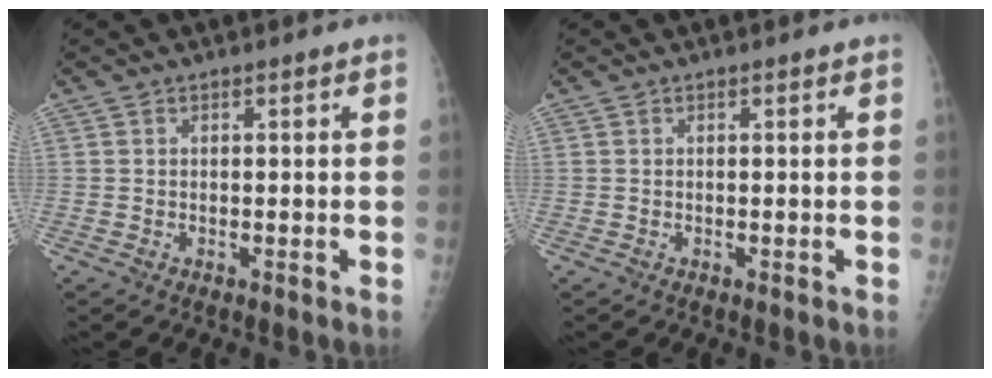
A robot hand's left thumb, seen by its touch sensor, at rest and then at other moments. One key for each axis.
{"total": 0.0}